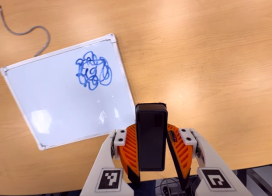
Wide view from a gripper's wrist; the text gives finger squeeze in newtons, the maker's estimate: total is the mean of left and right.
{"total": 4.8, "left": 4.4, "right": 5.2}